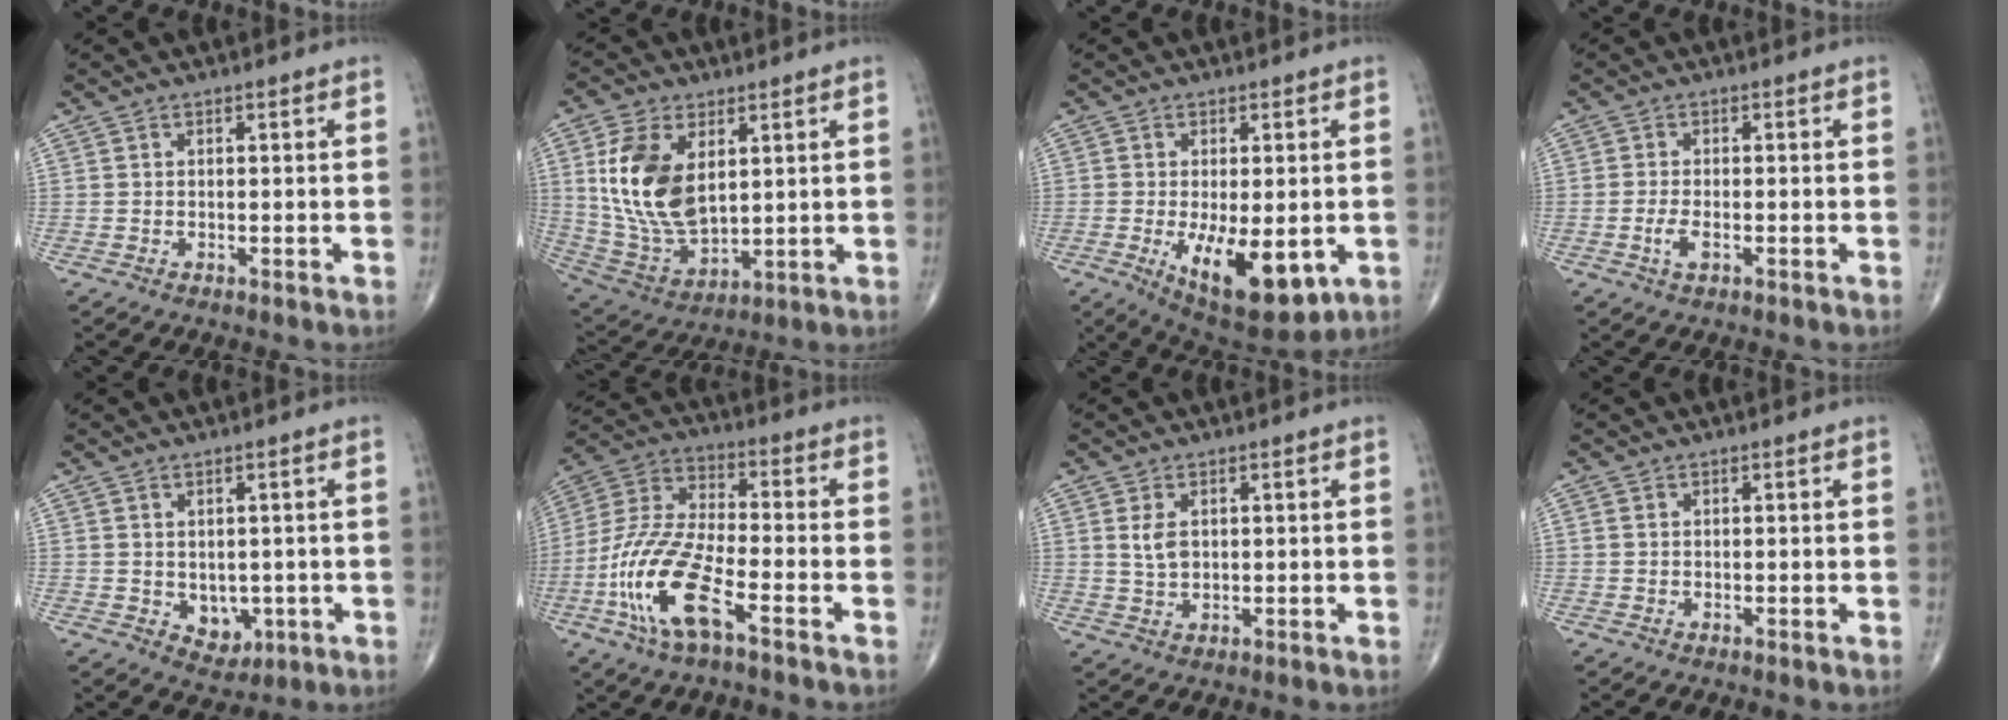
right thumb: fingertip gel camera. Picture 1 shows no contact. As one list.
[{"total": 16.4, "force": [4.0, 9.5, 12.7], "torque": [-0.237, -0.022, 0.091]}, {"total": 13.9, "force": [-3.7, 6.1, 12.0], "torque": [-0.177, -0.021, -0.036]}, {"total": 3.0, "force": [-1.0, 1.3, 2.4], "torque": [-0.053, 0.003, -0.019]}, {"total": 5.0, "force": [-0.6, 3.9, 3.1], "torque": [-0.020, -0.007, 0.006]}, {"total": 16.0, "force": [-6.7, 5.4, 13.5], "torque": [-0.297, 0.026, -0.130]}, {"total": 3.8, "force": [1.0, 2.4, 2.8], "torque": [-0.048, -0.005, 0.023]}, {"total": 0.7, "force": [0.2, 0.6, 0.3], "torque": [-0.003, 0.001, 0.003]}]